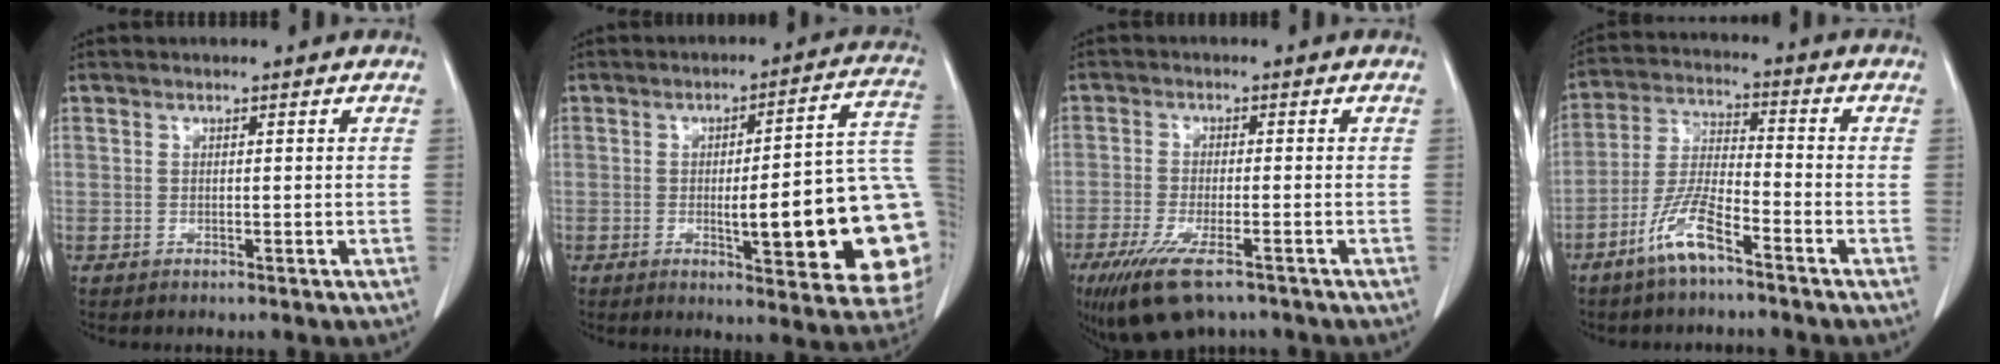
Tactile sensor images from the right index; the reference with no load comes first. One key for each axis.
{"total": 20.8, "fx": -3.3, "fy": 3.0, "fz": 20.3, "tx": -0.170, "ty": 0.017, "tz": -0.031}
{"total": 10.0, "fx": -6.8, "fy": 2.6, "fz": 6.9, "tx": -0.124, "ty": -0.024, "tz": -0.110}
{"total": 8.3, "fx": -5.4, "fy": 1.4, "fz": 6.3, "tx": -0.136, "ty": -0.008, "tz": -0.110}